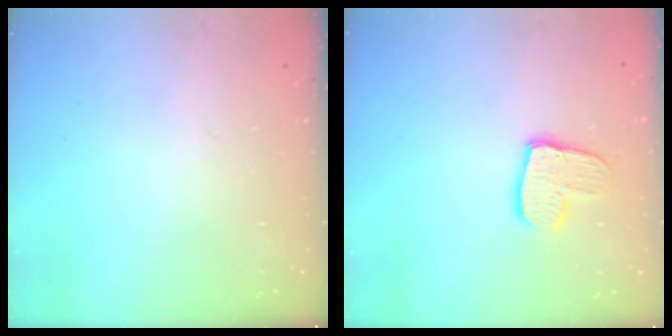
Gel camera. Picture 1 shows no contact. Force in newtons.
{"total": 11.4, "press": 11.4, "slide": 1.0}